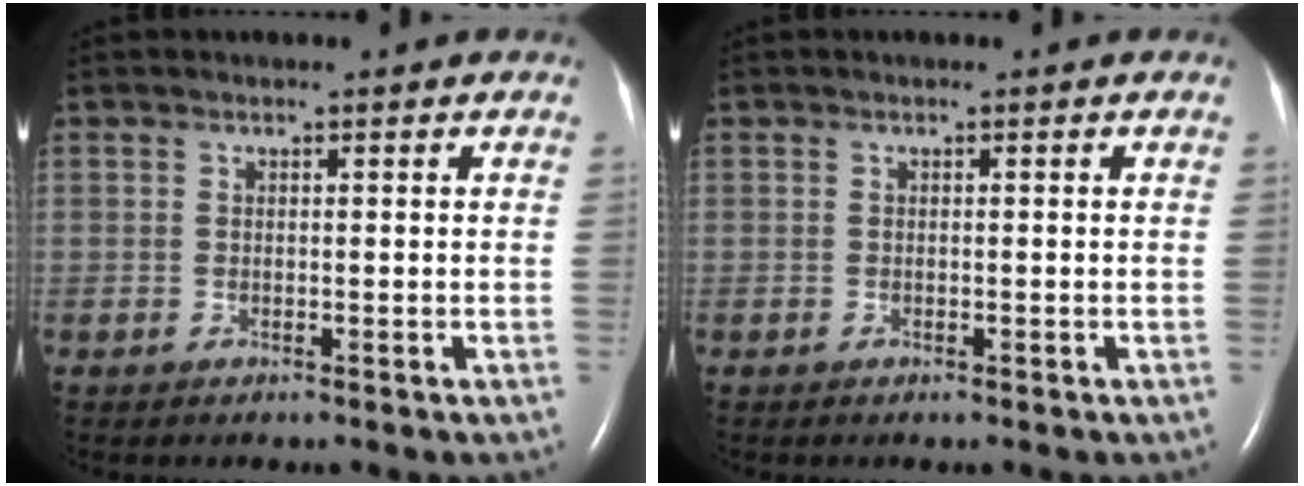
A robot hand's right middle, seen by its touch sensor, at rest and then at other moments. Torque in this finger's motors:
{"motor_torque": [0.00, 0.04, -0.03, 0.01]}